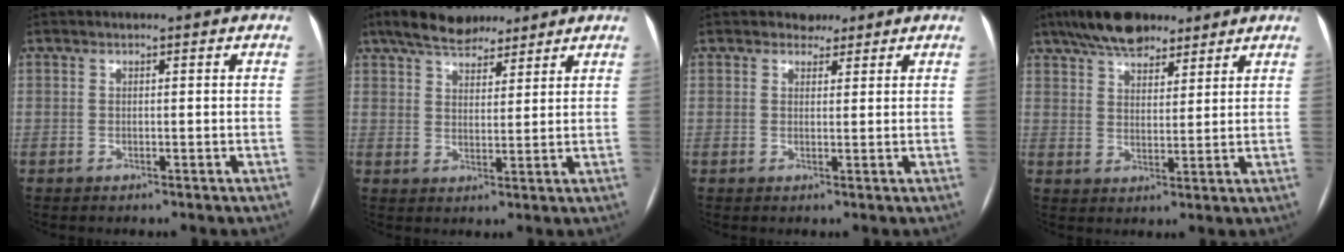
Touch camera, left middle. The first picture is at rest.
{"total": 9.2, "force": [7.3, 3.5, 4.4], "torque": [-0.072, 0.020, 0.124]}
{"total": 2.2, "force": [1.7, 1.4, 0.1], "torque": [0.000, 0.003, 0.022]}
{"total": 9.9, "force": [7.7, 4.1, 4.8], "torque": [-0.084, 0.023, 0.133]}